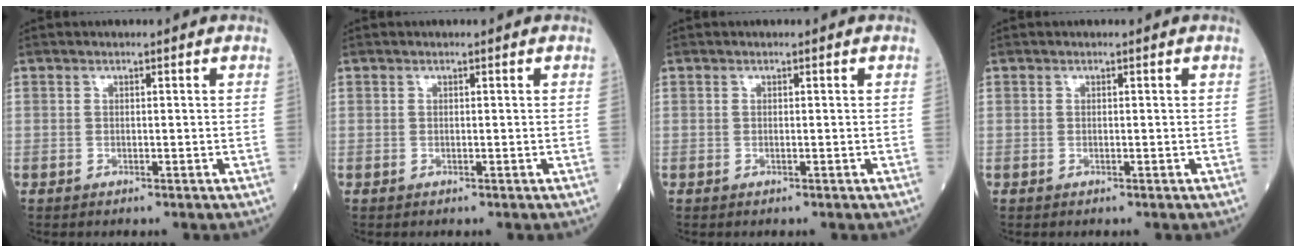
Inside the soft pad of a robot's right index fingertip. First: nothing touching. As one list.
[{"total": 0.0}, {"total": 0.0}, {"total": 0.0}]